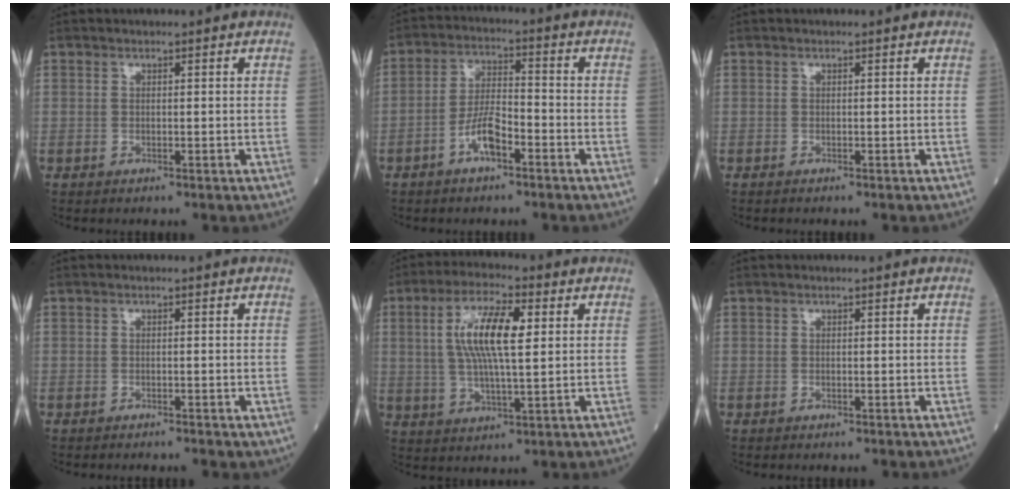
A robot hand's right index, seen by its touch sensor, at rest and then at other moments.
{"total": 6.0, "force": [-3.2, 1.8, 4.8], "torque": [-0.097, 0.010, -0.060]}
{"total": 0.0}
{"total": 0.9, "force": [-0.7, 0.3, 0.5], "torque": [-0.010, -0.001, -0.008]}
{"total": 10.7, "force": [2.4, 2.4, 10.1], "torque": [-0.199, 0.011, 0.044]}
{"total": 0.0}